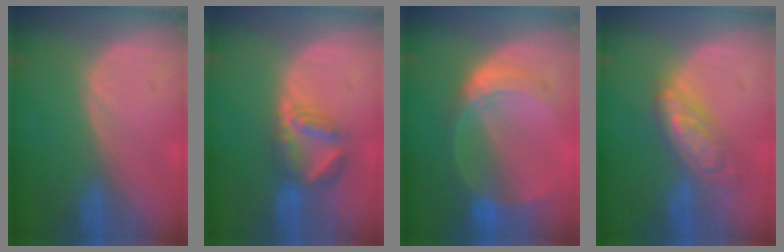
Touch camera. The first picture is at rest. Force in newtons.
{"total": 5.9, "press": 5.9, "slide": 0.2}
{"total": 7.6, "press": 6.8, "slide": 3.5}
{"total": 7.1, "press": 7.0, "slide": 0.6}